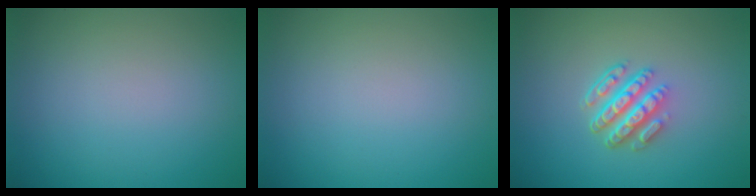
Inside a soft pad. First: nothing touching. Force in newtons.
{"total": 0.0}
{"total": 4.8, "press": 3.5, "slide": 3.3}